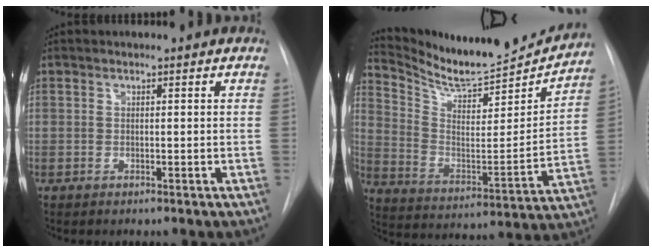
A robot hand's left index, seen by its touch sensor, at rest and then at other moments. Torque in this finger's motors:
{"motor_torque": [-0.53, -0.74, 0.05, 0.03]}